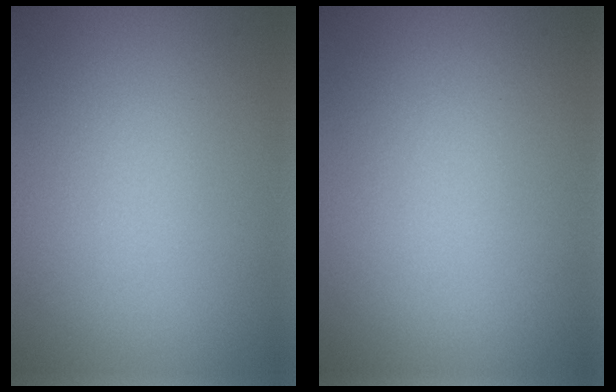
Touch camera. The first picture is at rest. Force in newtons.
{"total": 0.0}